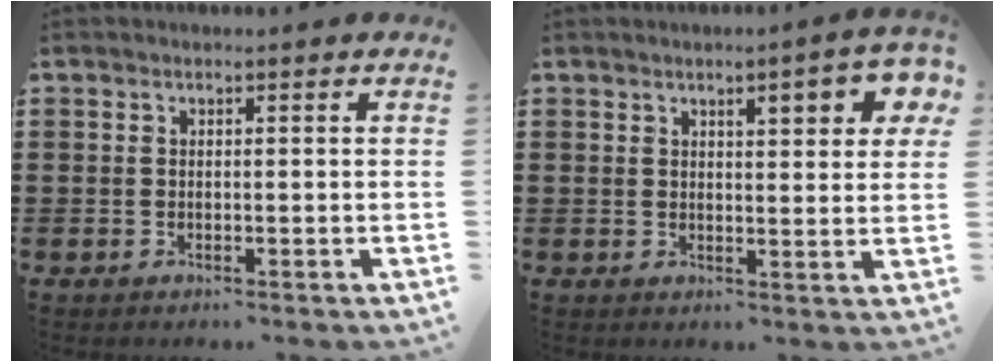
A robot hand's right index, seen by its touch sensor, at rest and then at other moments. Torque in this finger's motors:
{"motor_torque": [0.56, 0.27, 0.22, 0.09]}